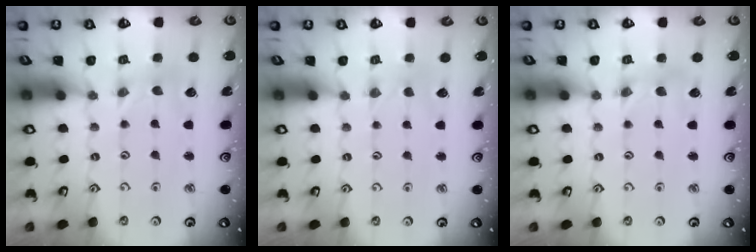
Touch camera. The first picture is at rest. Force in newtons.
{"total": 0.0}
{"total": 3.3, "press": 3.2, "slide": 0.4}